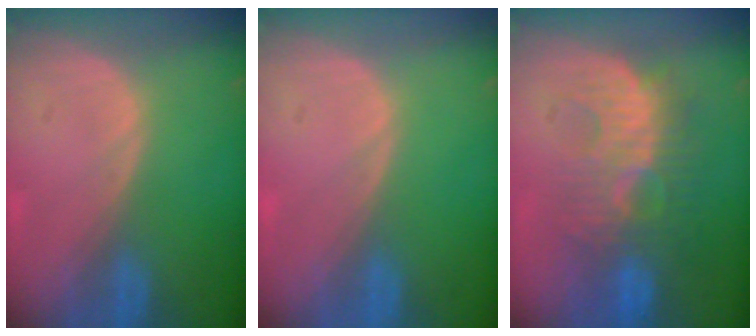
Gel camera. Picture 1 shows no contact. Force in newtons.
{"total": 0.0}
{"total": 9.2, "press": 9.0, "slide": 1.9}